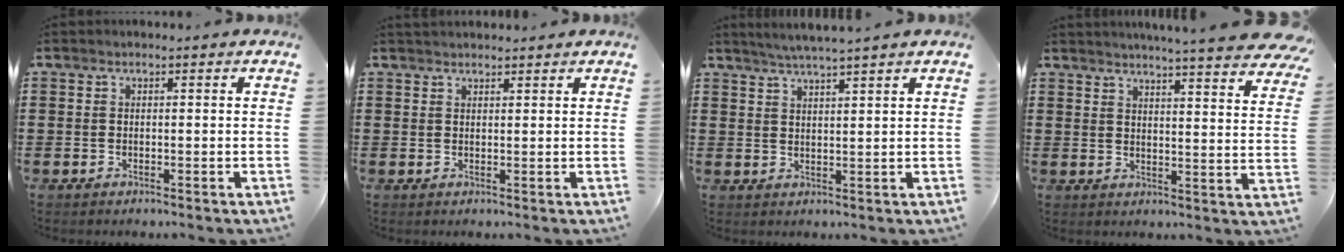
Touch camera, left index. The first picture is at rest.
{"total": 1.2, "force": [1.2, 0.2, 0.1], "torque": [-0.004, -0.001, 0.024]}
{"total": 3.0, "force": [2.8, -0.8, 0.8], "torque": [-0.021, -0.007, 0.051]}
{"total": 5.1, "force": [4.8, -0.8, 1.8], "torque": [-0.046, -0.032, 0.081]}